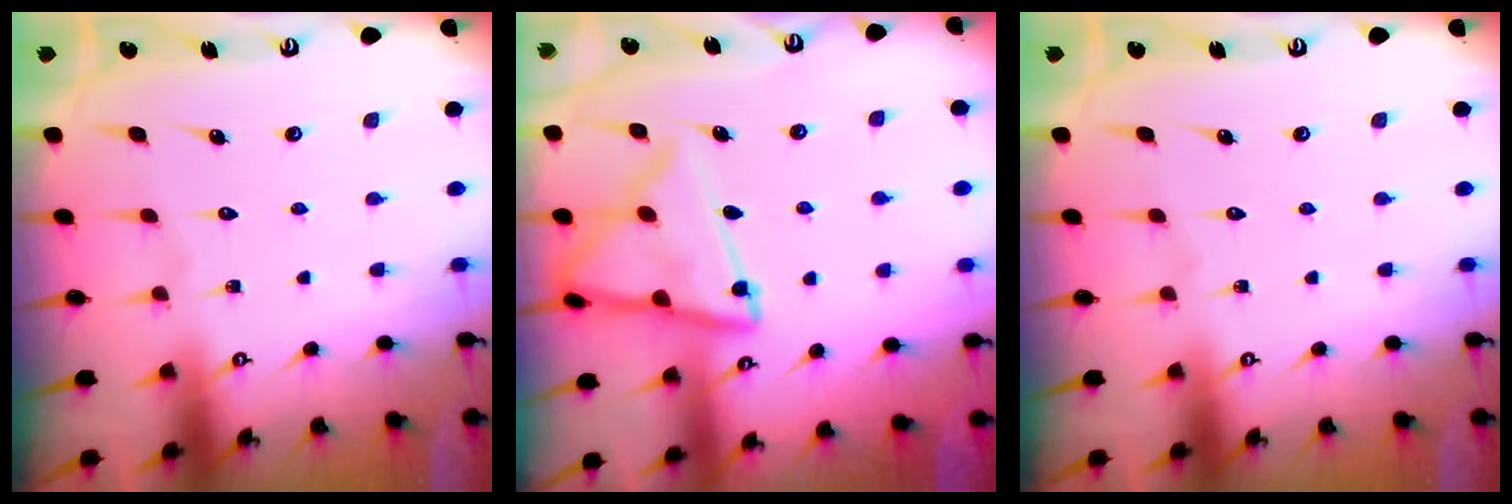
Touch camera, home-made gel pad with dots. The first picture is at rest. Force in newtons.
{"total": 14.4, "press": 14.3, "slide": 1.5}
{"total": 0.0}